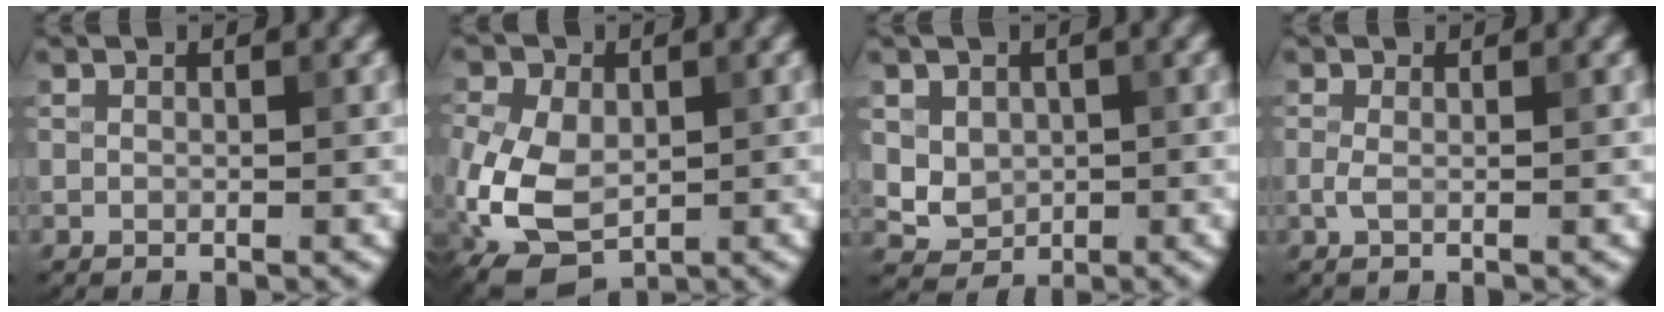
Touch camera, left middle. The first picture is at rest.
{"total": 8.1, "force": [-2.2, 5.1, 5.9], "torque": [-0.154, -0.016, -0.046]}
{"total": 2.8, "force": [0.4, 2.4, 1.4], "torque": [-0.030, -0.007, 0.014]}
{"total": 1.0, "force": [-0.1, 0.1, 1.0], "torque": [-0.023, -0.004, -0.002]}